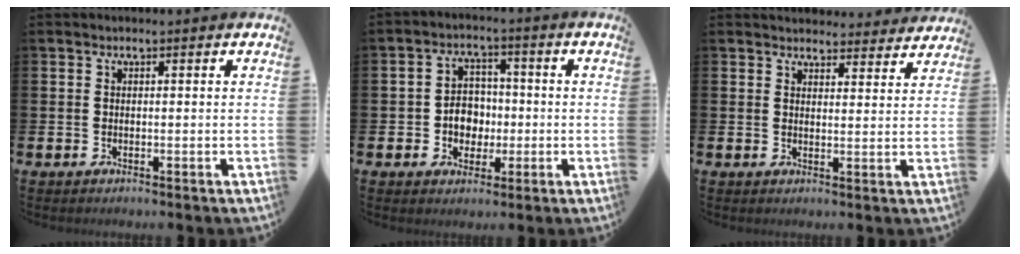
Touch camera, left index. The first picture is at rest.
{"total": 4.7, "force": [-0.7, 4.2, 2.2], "torque": [-0.034, 0.005, -0.022]}
{"total": 3.9, "force": [3.9, 0.8, 0.0], "torque": [0.002, -0.024, 0.069]}